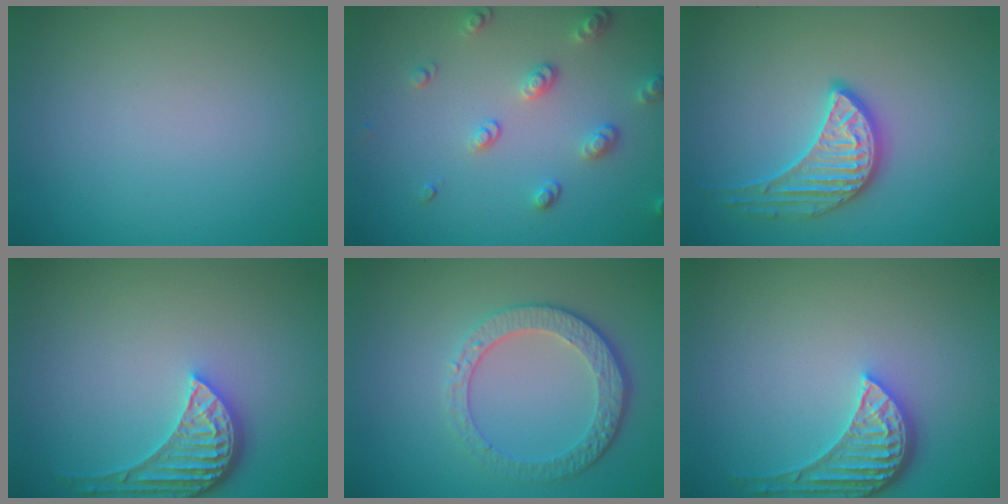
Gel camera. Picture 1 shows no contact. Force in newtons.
{"total": 2.6, "press": 2.4, "slide": 0.9}
{"total": 3.3, "press": 3.2, "slide": 0.9}
{"total": 4.1, "press": 3.4, "slide": 2.4}
{"total": 4.6, "press": 3.4, "slide": 3.1}
{"total": 4.1, "press": 3.4, "slide": 2.4}